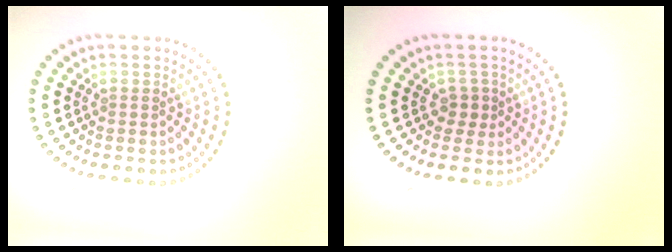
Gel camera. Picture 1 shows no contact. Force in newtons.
{"total": 1.2, "press": 1.1, "slide": 0.5}